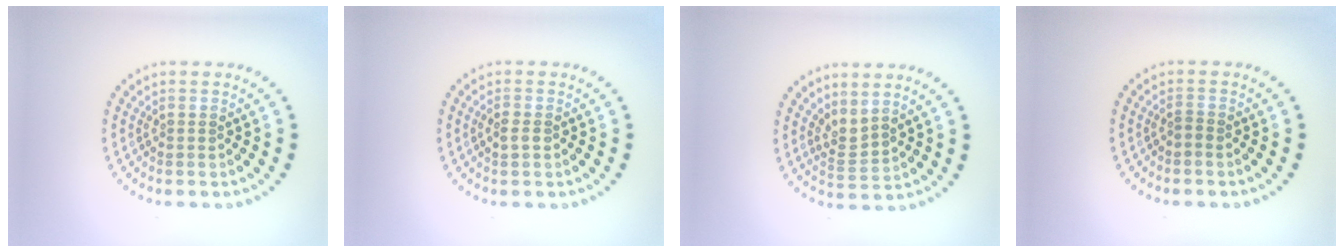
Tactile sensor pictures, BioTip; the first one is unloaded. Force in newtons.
{"total": 1.2, "press": 1.2, "slide": 0.1}
{"total": 2.0, "press": 1.4, "slide": 1.5}
{"total": 0.6, "press": 0.3, "slide": 0.5}